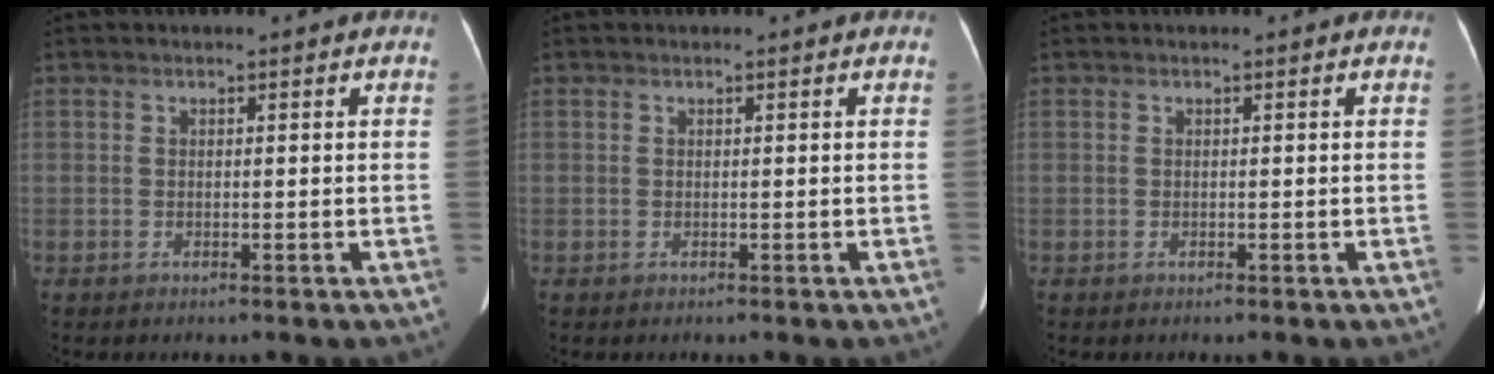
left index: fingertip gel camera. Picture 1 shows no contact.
{"total": 0.0}
{"total": 0.0}